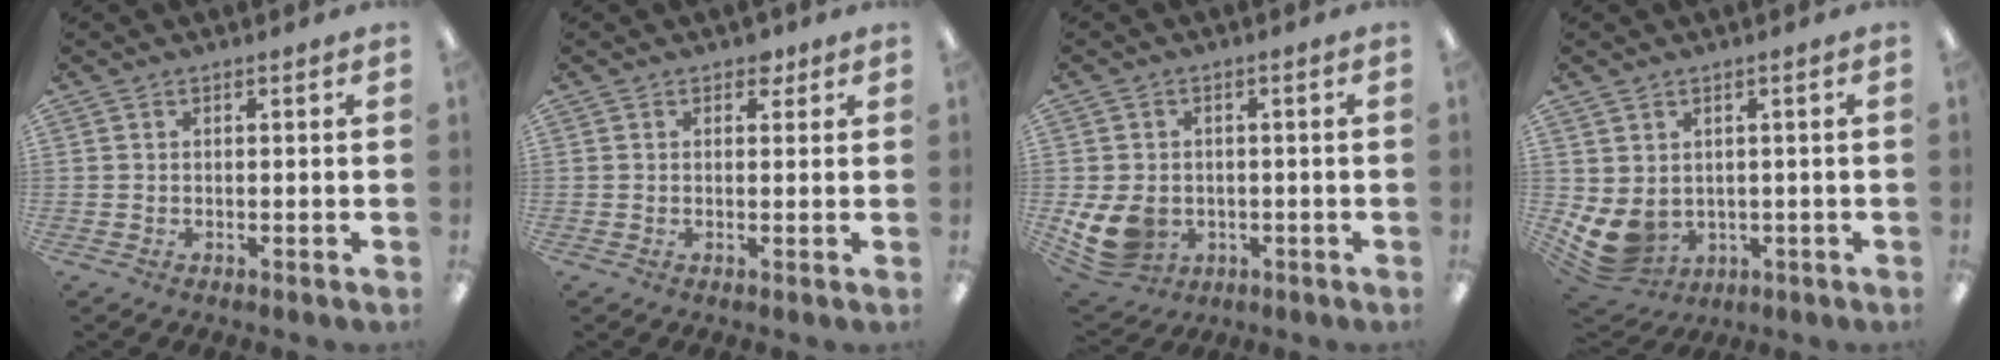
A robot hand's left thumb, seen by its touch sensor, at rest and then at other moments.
{"total": 2.4, "force": [1.5, 1.6, 1.1], "torque": [-0.007, -0.002, 0.024]}
{"total": 9.5, "force": [-1.8, 7.5, 5.5], "torque": [-0.123, 0.002, -0.030]}
{"total": 6.3, "force": [0.0, 5.2, 3.6], "torque": [-0.102, -0.010, 0.005]}